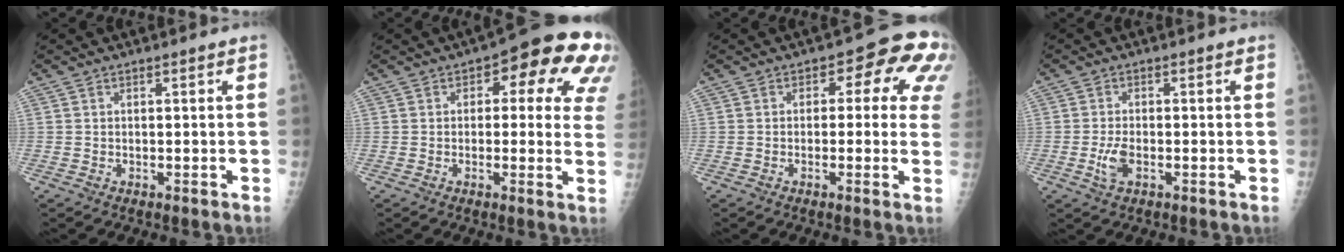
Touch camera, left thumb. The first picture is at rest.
{"total": 15.0, "force": [5.3, 6.8, 12.3], "torque": [-0.090, 0.003, 0.048]}
{"total": 9.8, "force": [2.3, 5.3, 7.9], "torque": [-0.039, 0.015, 0.014]}
{"total": 3.3, "force": [-1.1, 1.6, 2.7], "torque": [-0.062, 0.003, -0.019]}